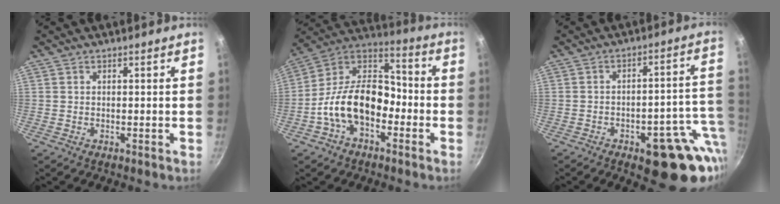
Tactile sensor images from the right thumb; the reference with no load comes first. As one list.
[{"total": 16.6, "force": [-5.2, 10.6, 11.6], "torque": [-0.168, 0.064, -0.115]}, {"total": 17.5, "force": [-5.6, 7.5, 14.9], "torque": [-0.127, 0.027, -0.065]}]